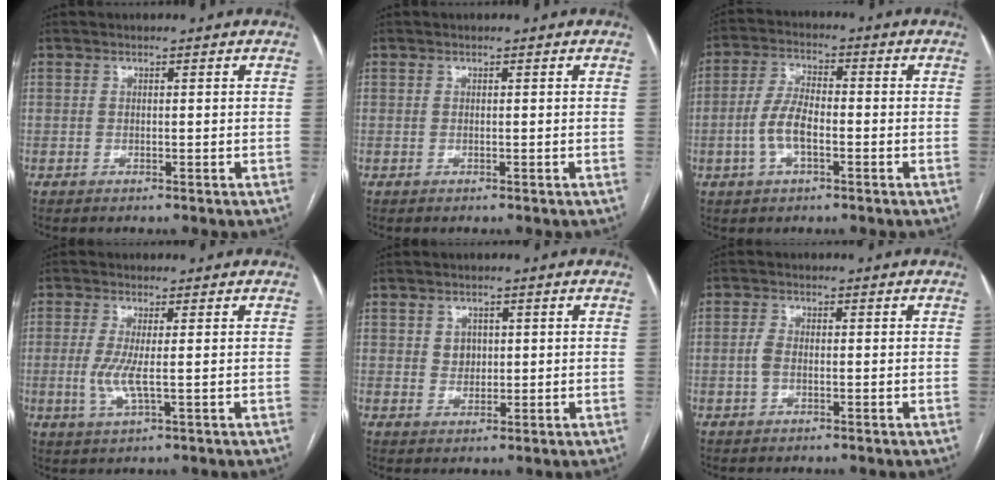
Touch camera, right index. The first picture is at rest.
{"total": 0.0}
{"total": 6.5, "force": [-1.8, 2.6, 5.6], "torque": [-0.126, 0.009, -0.037]}
{"total": 4.4, "force": [-0.3, 0.4, 4.4], "torque": [-0.101, -0.011, -0.005]}
{"total": 2.3, "force": [0.6, 2.0, 1.0], "torque": [-0.013, 0.001, 0.011]}
{"total": 1.9, "force": [-0.4, 1.0, 1.5], "torque": [-0.034, 0.004, -0.009]}